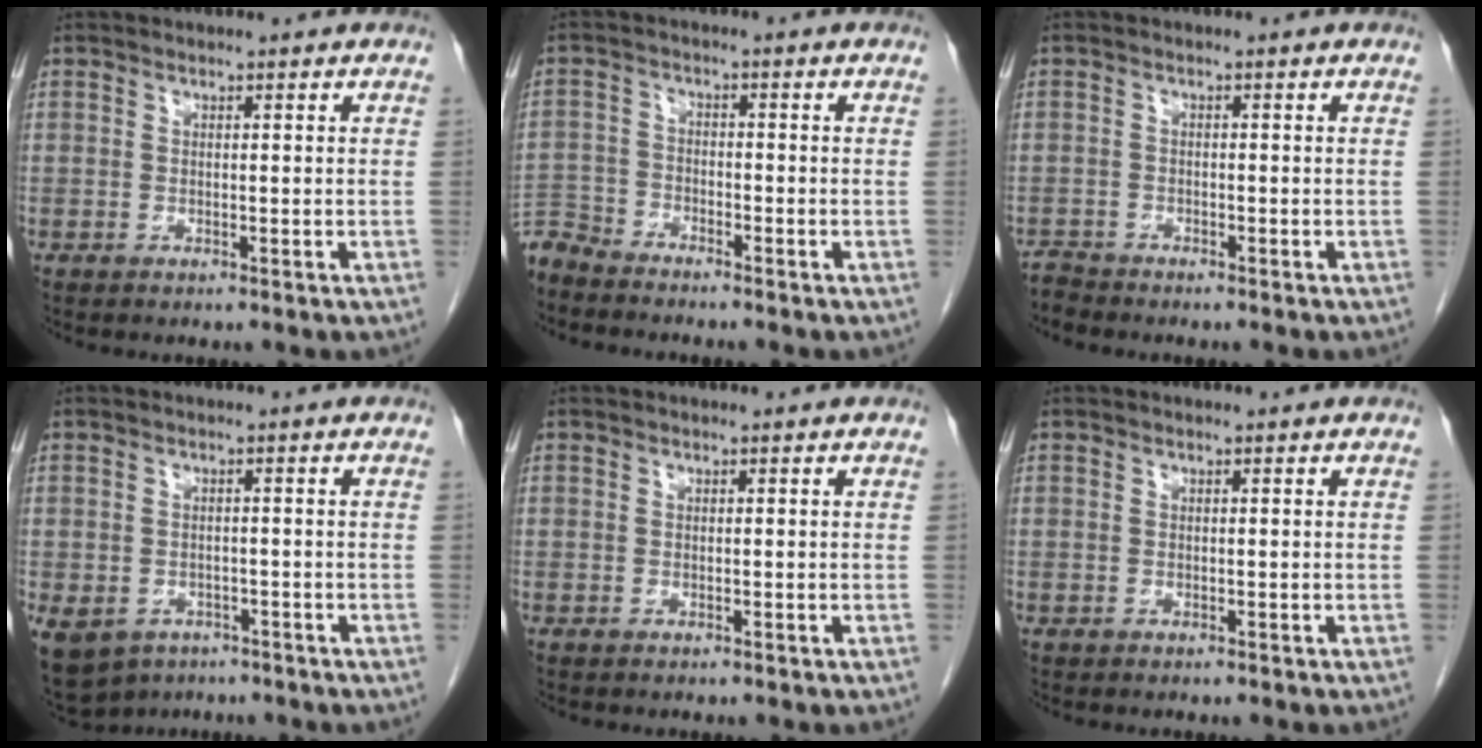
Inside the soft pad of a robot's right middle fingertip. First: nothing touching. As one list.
[{"total": 5.3, "force": [-5.2, 0.6, 0.1], "torque": [0.006, -0.010, -0.102]}, {"total": 1.6, "force": [-1.5, -0.1, -0.5], "torque": [0.011, -0.009, -0.030]}, {"total": 14.1, "force": [-7.9, 10.6, 4.9], "torque": [-0.158, -0.009, -0.097]}, {"total": 0.0}, {"total": 0.0}]